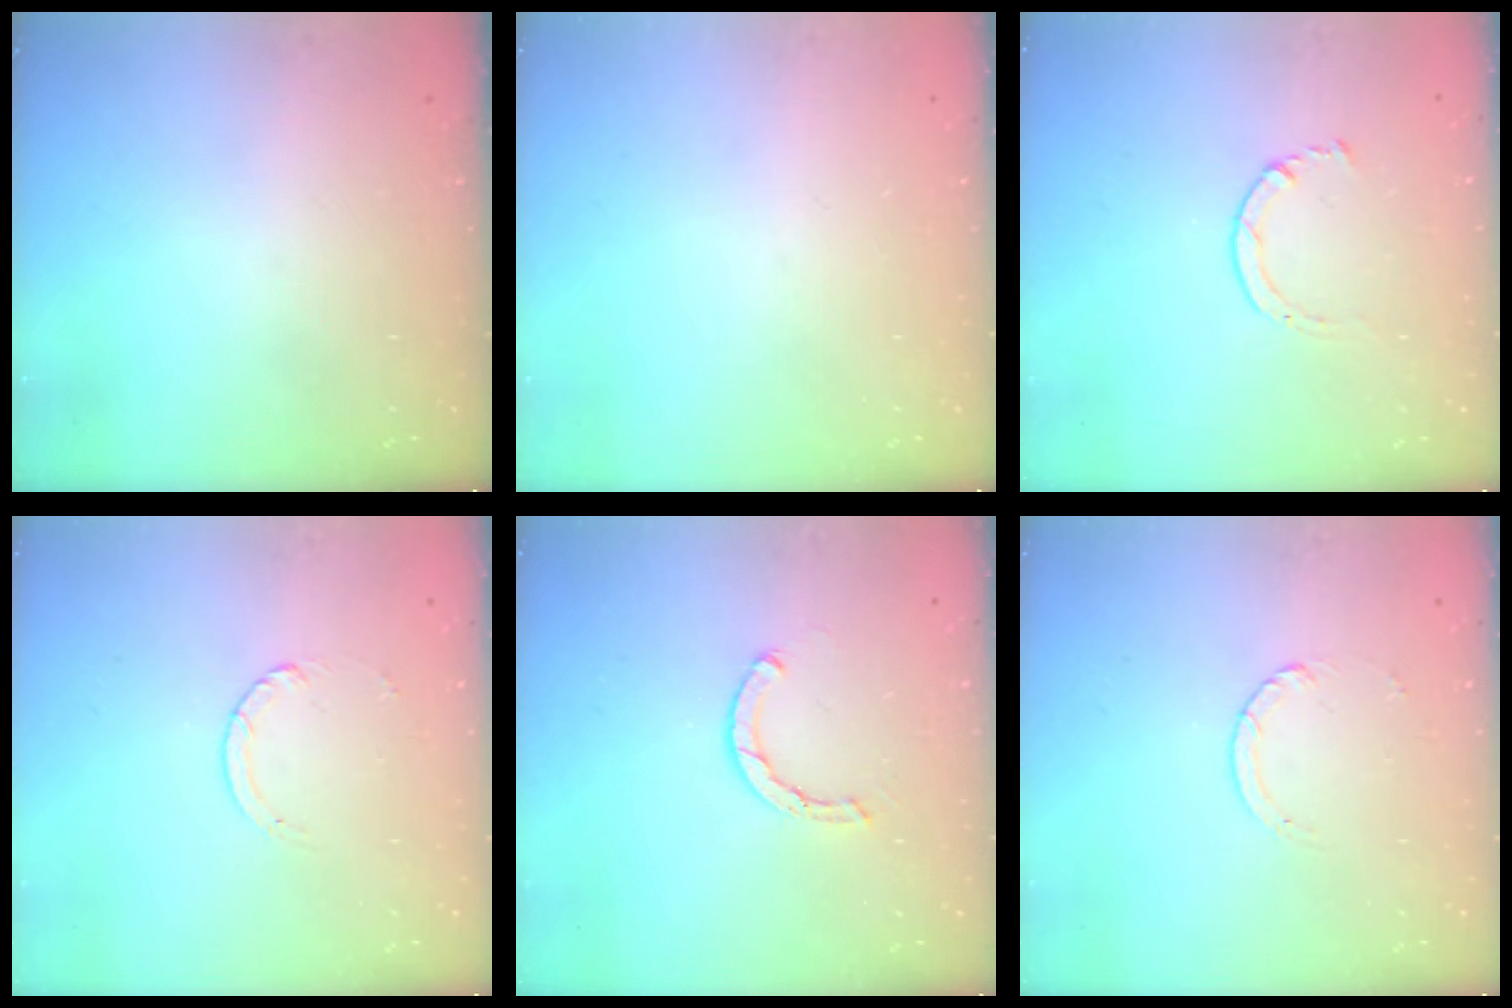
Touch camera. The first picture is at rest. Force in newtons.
{"total": 0.0}
{"total": 2.0, "press": 1.9, "slide": 0.3}
{"total": 2.5, "press": 2.4, "slide": 0.2}
{"total": 2.5, "press": 2.5, "slide": 0.1}
{"total": 2.5, "press": 2.4, "slide": 0.2}